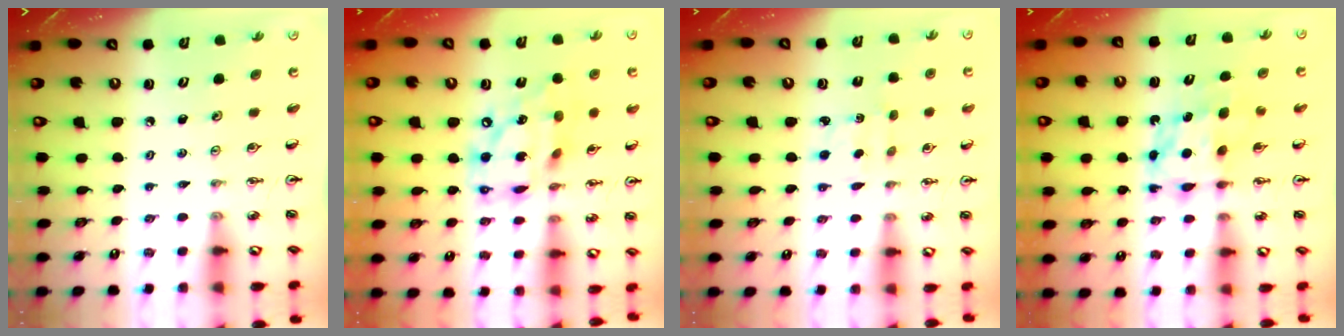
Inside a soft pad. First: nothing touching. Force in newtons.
{"total": 16.6, "press": 16.5, "slide": 1.2}
{"total": 1.8, "press": 1.7, "slide": 0.7}
{"total": 7.1, "press": 7.0, "slide": 0.6}